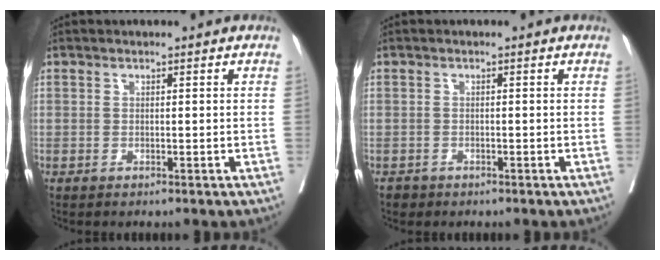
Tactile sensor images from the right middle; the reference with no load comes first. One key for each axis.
{"total": 1.1, "fx": -0.8, "fy": 0.7, "fz": 0.0, "tx": -0.006, "ty": 0.001, "tz": -0.013}